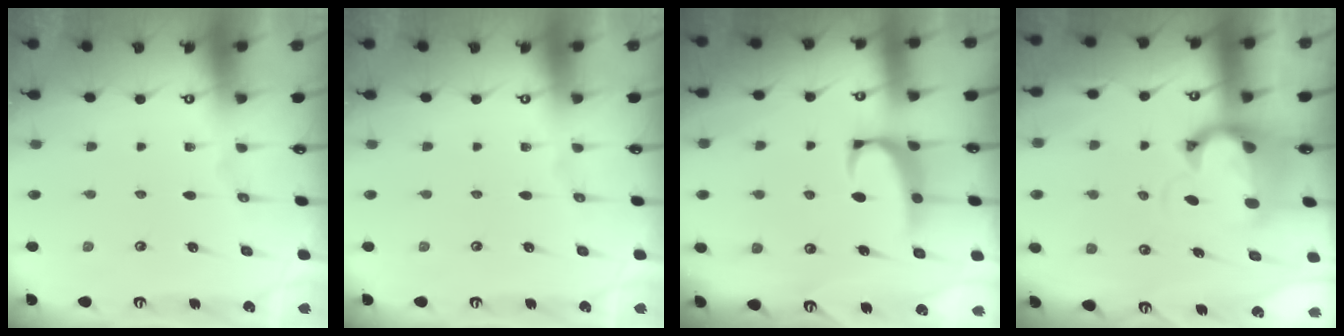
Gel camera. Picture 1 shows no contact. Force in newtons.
{"total": 0.0}
{"total": 2.6, "press": 2.5, "slide": 0.7}
{"total": 3.0, "press": 2.7, "slide": 1.4}